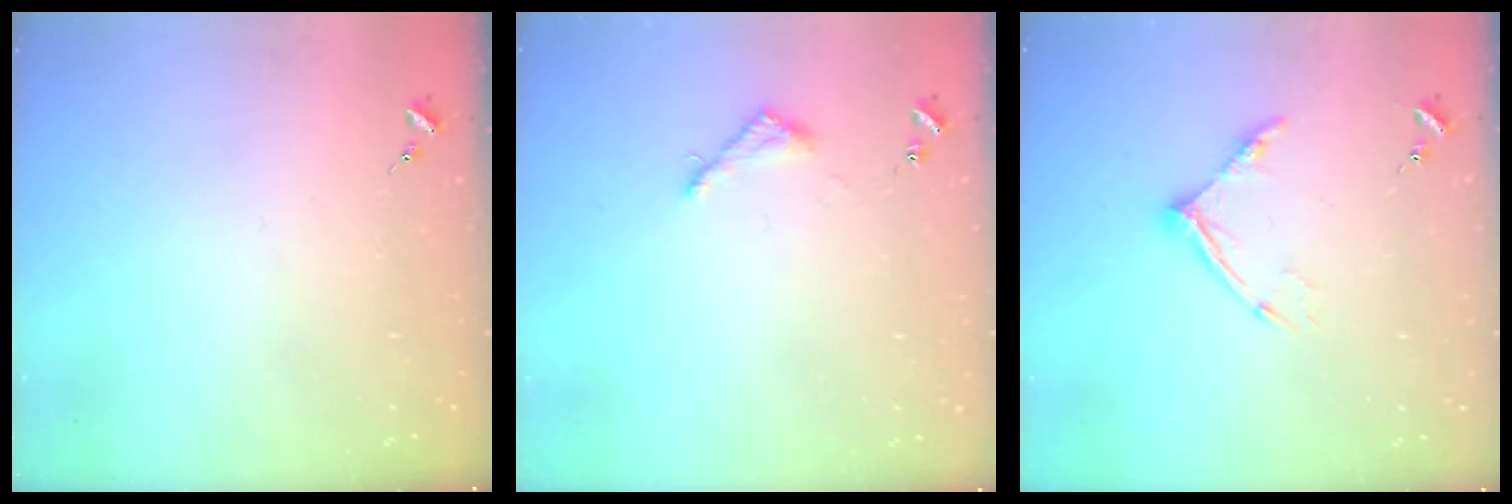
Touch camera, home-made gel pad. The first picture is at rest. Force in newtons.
{"total": 3.6, "press": 3.6, "slide": 0.4}
{"total": 10.5, "press": 10.5, "slide": 1.0}